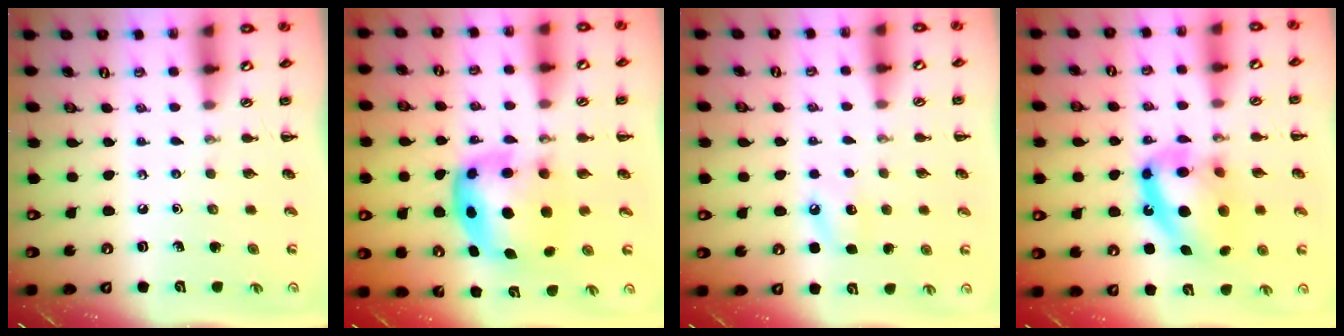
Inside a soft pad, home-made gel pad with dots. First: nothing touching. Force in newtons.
{"total": 6.6, "press": 6.4, "slide": 1.6}
{"total": 6.5, "press": 6.2, "slide": 1.9}
{"total": 15.6, "press": 15.1, "slide": 4.2}